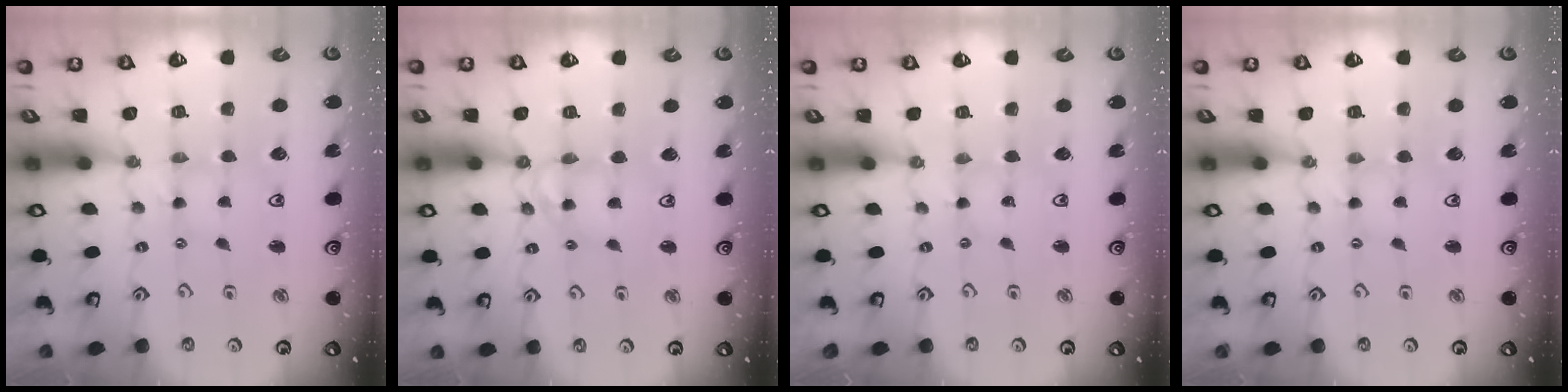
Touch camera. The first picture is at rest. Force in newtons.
{"total": 8.5, "press": 8.5, "slide": 0.7}
{"total": 0.0}
{"total": 0.0}